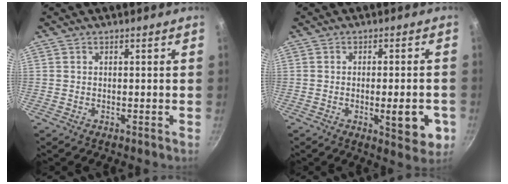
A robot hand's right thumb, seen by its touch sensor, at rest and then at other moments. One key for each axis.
{"total": 9.2, "fx": -2.5, "fy": 3.2, "fz": 8.2, "tx": -0.091, "ty": 0.001, "tz": -0.029}